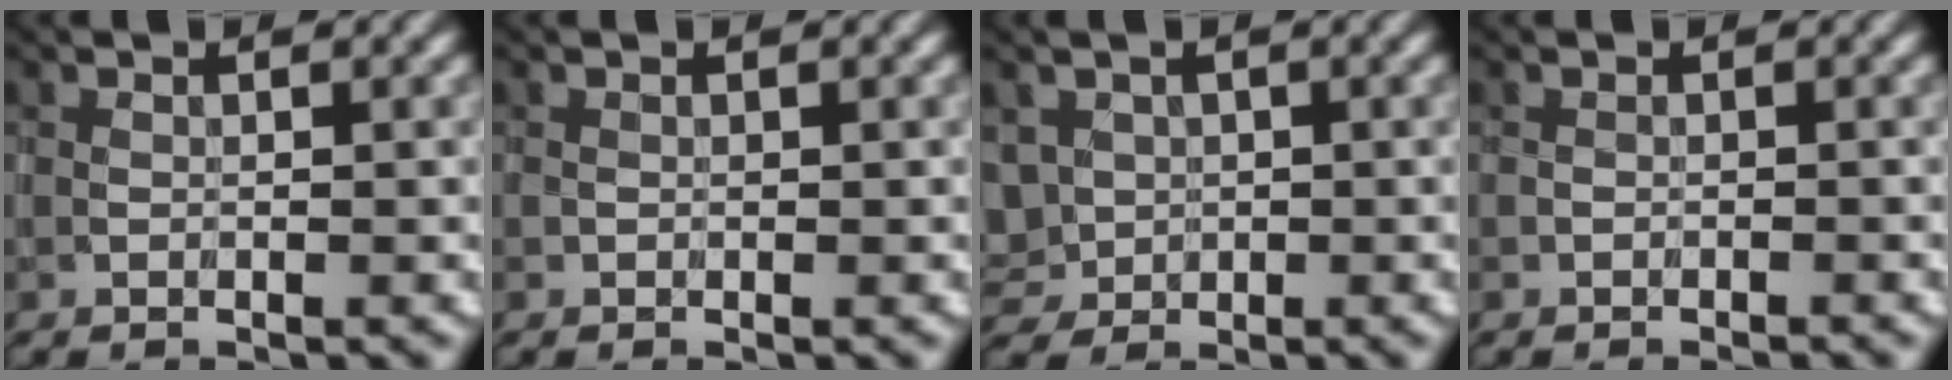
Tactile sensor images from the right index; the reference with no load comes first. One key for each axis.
{"total": 0.0}
{"total": 2.5, "fx": 0.2, "fy": 2.3, "fz": 0.9, "tx": -0.018, "ty": 0.002, "tz": 0.011}
{"total": 0.6, "fx": -0.6, "fy": -0.1, "fz": -0.1, "tx": 0.004, "ty": 0.003, "tz": -0.008}